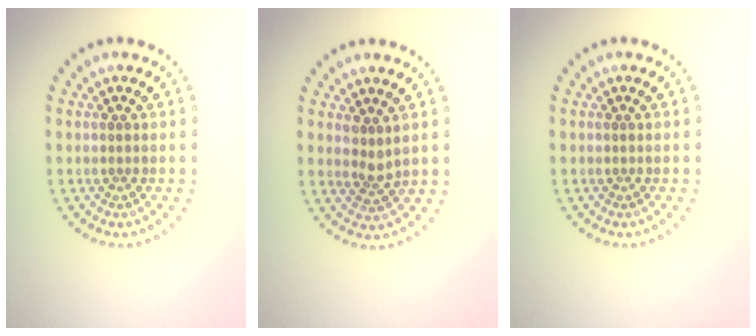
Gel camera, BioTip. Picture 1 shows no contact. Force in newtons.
{"total": 1.8, "press": 1.4, "slide": 1.1}
{"total": 0.0}